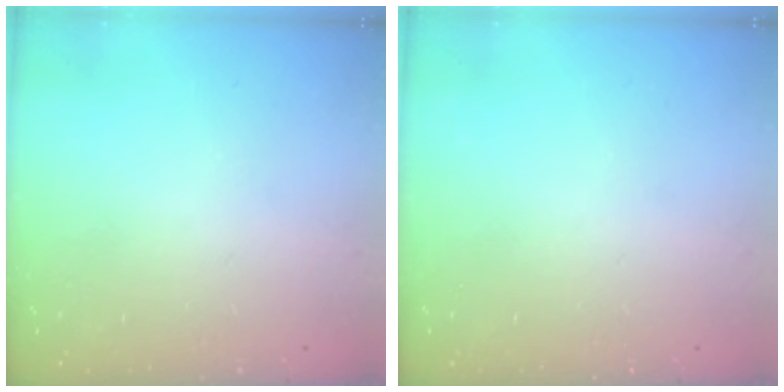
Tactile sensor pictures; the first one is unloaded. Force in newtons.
{"total": 0.0}